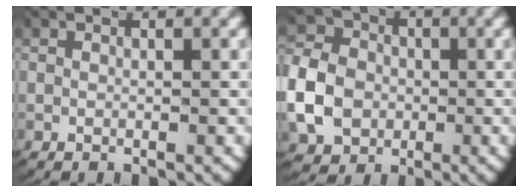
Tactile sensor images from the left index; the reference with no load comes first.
{"total": 7.3, "force": [-0.7, 6.3, 3.6], "torque": [-0.078, -0.012, -0.013]}